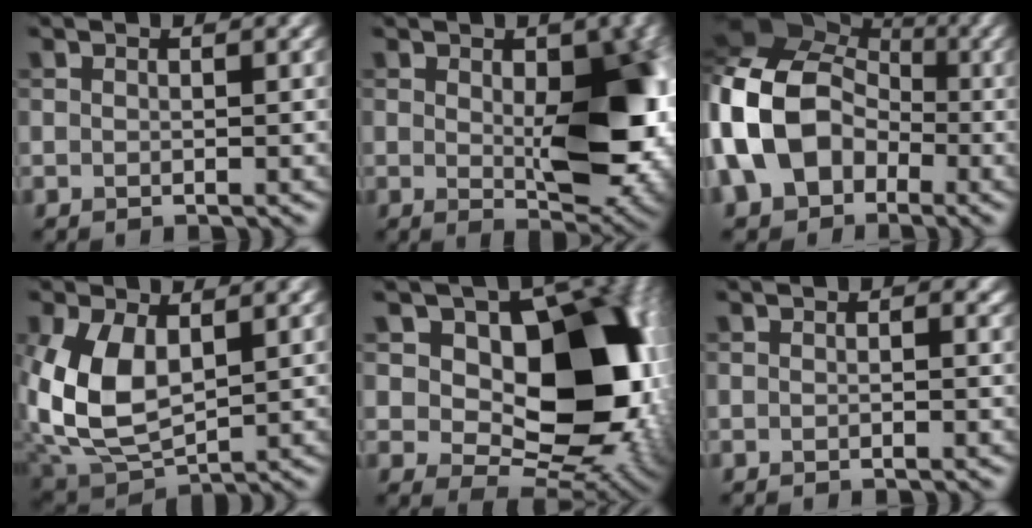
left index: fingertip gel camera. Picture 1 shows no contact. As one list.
[{"total": 9.8, "force": [0.2, 5.0, 8.4], "torque": [-0.122, -0.015, 0.017]}, {"total": 13.3, "force": [-2.4, 10.8, 7.4], "torque": [-0.163, -0.007, -0.080]}, {"total": 8.3, "force": [0.9, 4.9, 6.6], "torque": [-0.160, -0.006, 0.019]}, {"total": 14.9, "force": [1.9, 10.0, 10.8], "torque": [-0.128, -0.006, 0.035]}, {"total": 0.9, "force": [0.0, 0.6, 0.7], "torque": [-0.007, -0.001, -0.004]}]